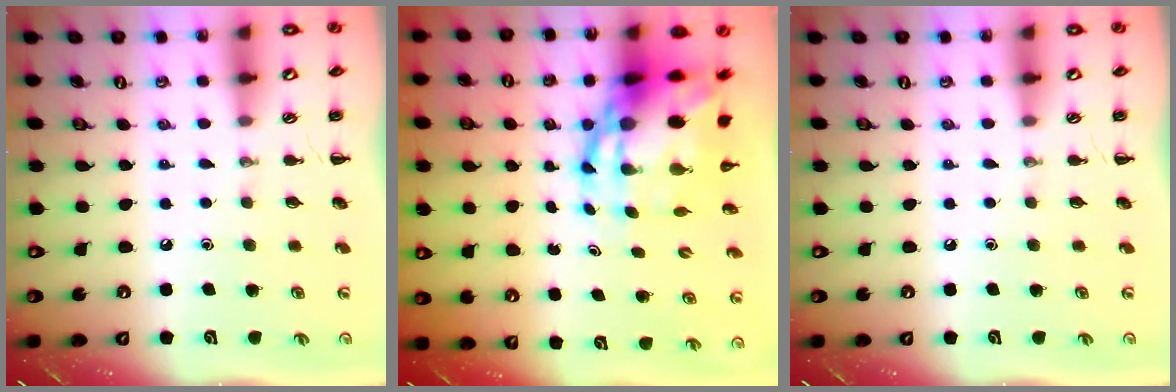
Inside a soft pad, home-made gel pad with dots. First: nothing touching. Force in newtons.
{"total": 11.4, "press": 10.9, "slide": 3.2}
{"total": 0.0}